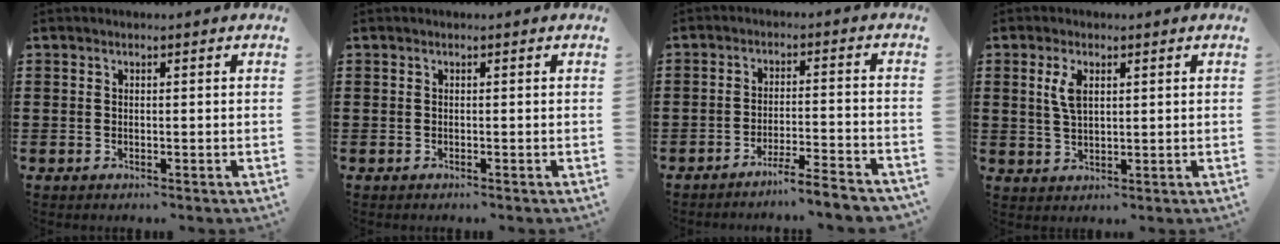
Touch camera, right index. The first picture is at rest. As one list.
[{"total": 0.0}, {"total": 5.0, "force": [-4.6, -0.6, 1.9], "torque": [-0.031, -0.014, -0.089]}, {"total": 3.8, "force": [1.2, 1.8, 3.2], "torque": [-0.069, 0.007, 0.021]}]